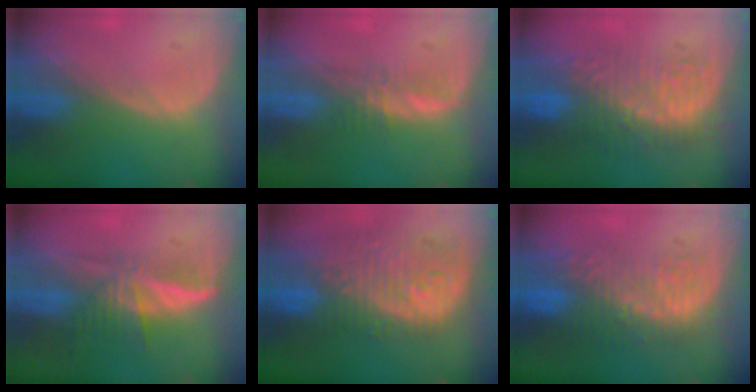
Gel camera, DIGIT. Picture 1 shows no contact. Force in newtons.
{"total": 2.3, "press": 2.2, "slide": 0.6}
{"total": 8.9, "press": 8.8, "slide": 1.5}
{"total": 5.9, "press": 5.3, "slide": 2.4}
{"total": 12.0, "press": 10.7, "slide": 5.5}
{"total": 10.2, "press": 9.1, "slide": 4.7}